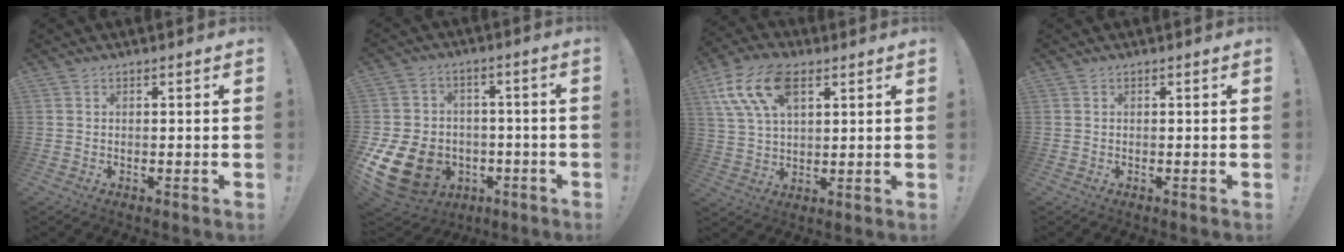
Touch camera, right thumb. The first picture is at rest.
{"total": 17.6, "force": [-5.1, 13.7, 9.8], "torque": [-0.200, 0.032, -0.069]}
{"total": 15.0, "force": [6.6, 8.6, 10.4], "torque": [-0.215, -0.013, 0.124]}
{"total": 0.0}